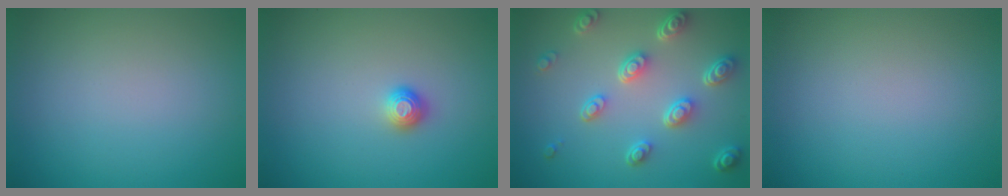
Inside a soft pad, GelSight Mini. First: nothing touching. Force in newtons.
{"total": 1.1, "press": 1.0, "slide": 0.4}
{"total": 5.3, "press": 4.0, "slide": 3.5}
{"total": 0.0}